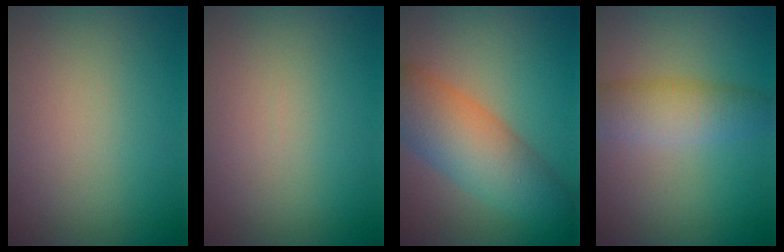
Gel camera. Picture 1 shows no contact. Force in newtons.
{"total": 0.0}
{"total": 7.3, "press": 7.3, "slide": 0.3}
{"total": 4.2, "press": 4.2, "slide": 0.1}